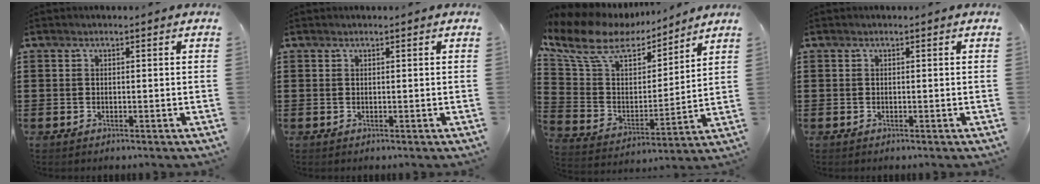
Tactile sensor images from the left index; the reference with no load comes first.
{"total": 0.0}
{"total": 10.6, "force": [7.7, 4.9, 5.4], "torque": [-0.141, -0.033, 0.134]}
{"total": 0.0}